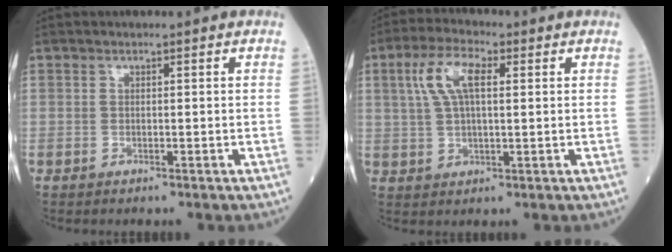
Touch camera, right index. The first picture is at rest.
{"total": 7.4, "force": [2.4, 2.5, 6.5], "torque": [-0.142, 0.017, 0.047]}